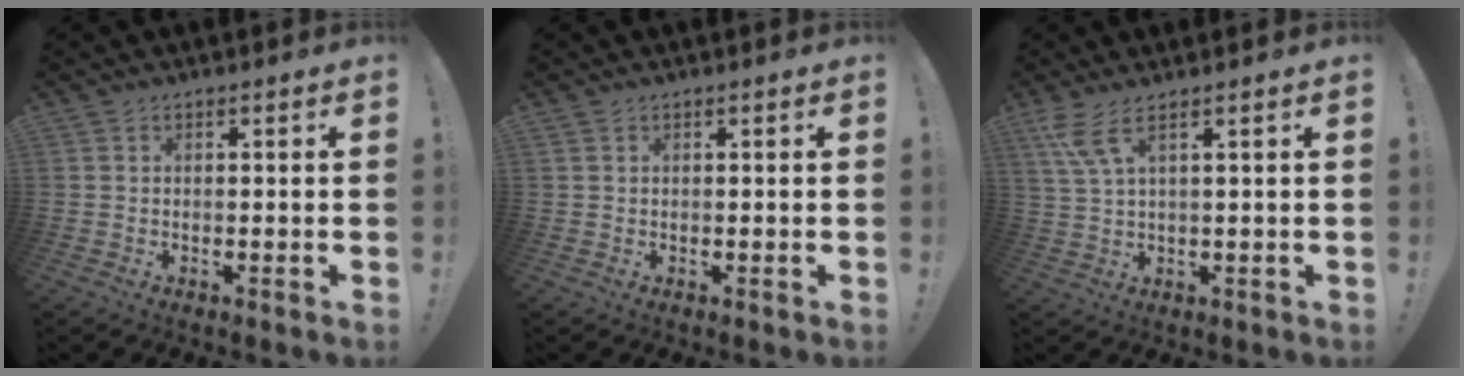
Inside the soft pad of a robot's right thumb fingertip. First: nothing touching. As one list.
[{"total": 0.0}, {"total": 5.6, "force": [2.9, 0.6, 4.7], "torque": [-0.099, -0.010, 0.055]}]